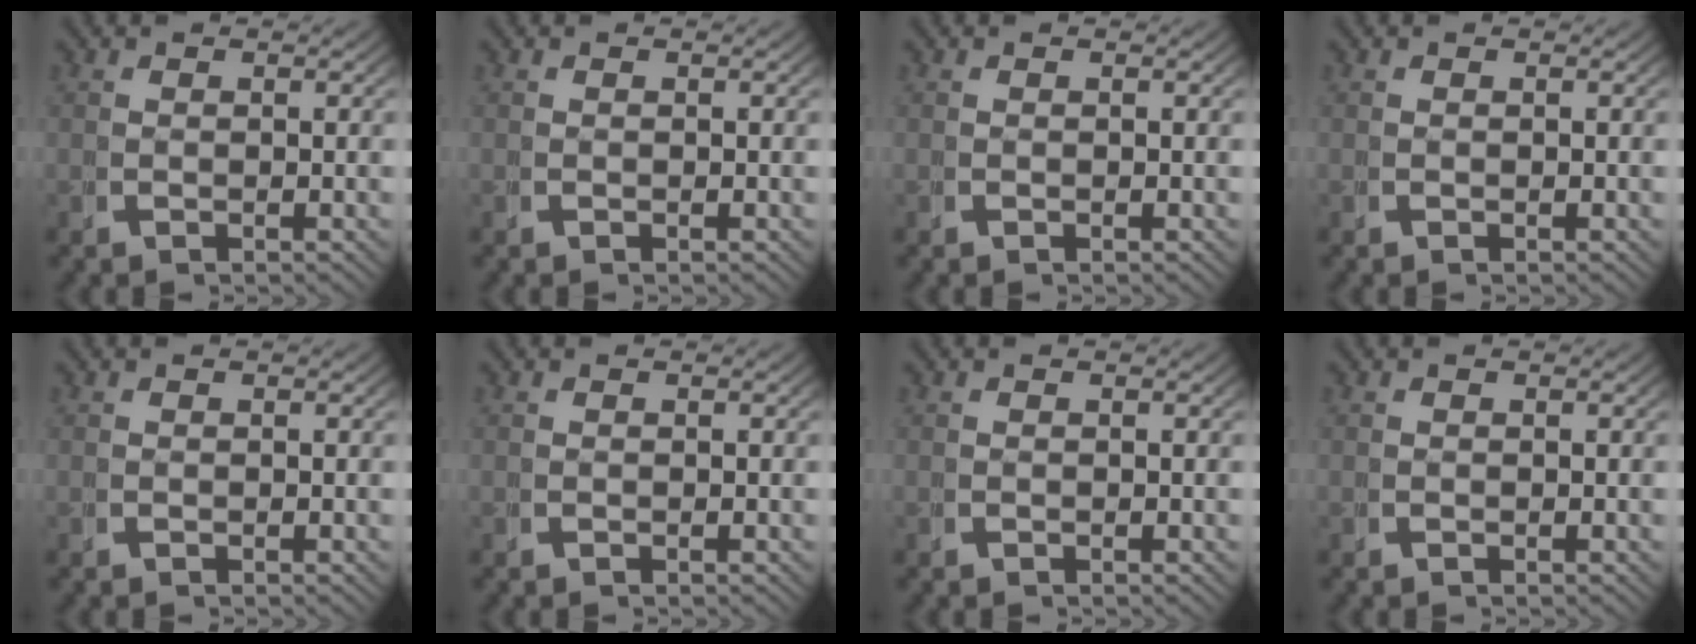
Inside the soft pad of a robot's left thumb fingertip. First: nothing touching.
{"total": 0.0}
{"total": 0.0}
{"total": 0.0}
{"total": 0.0}
{"total": 0.0}
{"total": 0.0}
{"total": 0.0}